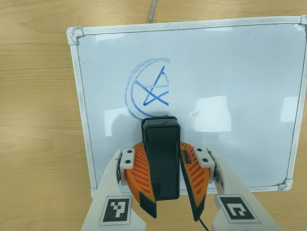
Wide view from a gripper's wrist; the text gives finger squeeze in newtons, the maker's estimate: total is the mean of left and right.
{"total": 14.2, "left": 12.3, "right": 16.1}